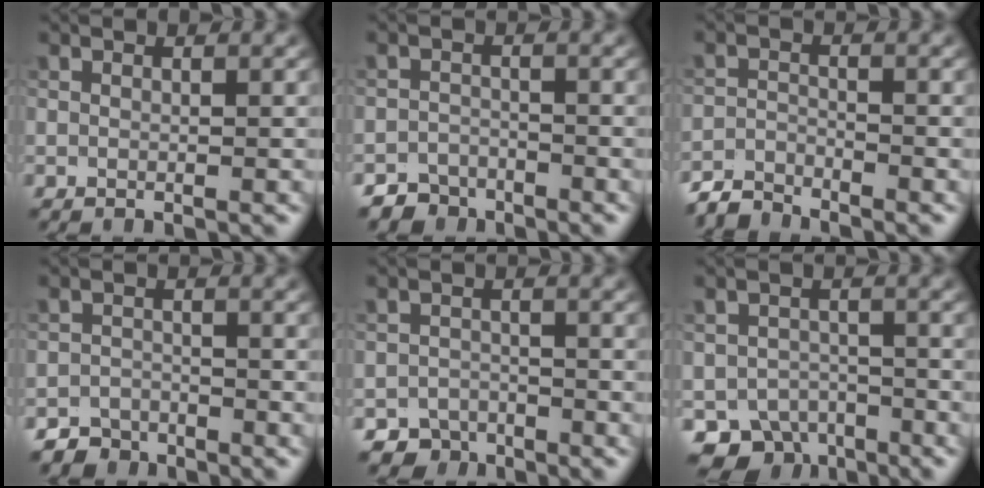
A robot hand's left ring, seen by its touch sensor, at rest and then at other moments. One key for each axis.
{"total": 3.1, "fx": -2.8, "fy": 1.5, "fz": 0.0, "tx": 0.011, "ty": -0.002, "tz": -0.048}
{"total": 2.9, "fx": -2.8, "fy": 0.5, "fz": 0.3, "tx": -0.008, "ty": -0.003, "tz": -0.064}
{"total": 2.8, "fx": -2.5, "fy": 1.3, "fz": 0.0, "tx": 0.009, "ty": -0.002, "tz": -0.046}
{"total": 3.3, "fx": -2.8, "fy": 1.7, "fz": -0.1, "tx": 0.019, "ty": 0.002, "tz": -0.047}
{"total": 5.0, "fx": -3.8, "fy": 3.1, "fz": 1.2, "tx": -0.007, "ty": -0.013, "tz": -0.060}